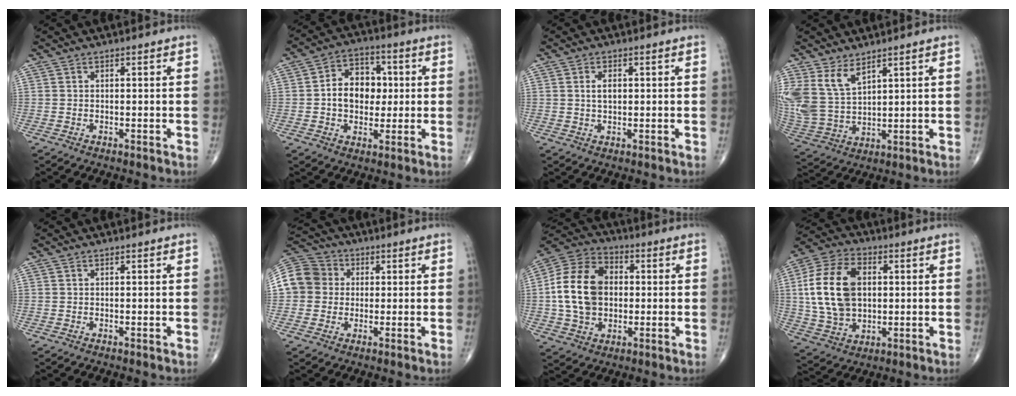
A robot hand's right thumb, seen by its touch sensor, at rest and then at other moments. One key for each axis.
{"total": 10.8, "fx": 0.4, "fy": 8.1, "fz": 7.1, "tx": -0.075, "ty": 0.019, "tz": 0.003}
{"total": 2.9, "fx": 0.6, "fy": 1.7, "fz": 2.2, "tx": -0.037, "ty": -0.001, "tz": 0.011}
{"total": 9.9, "fx": 6.0, "fy": 4.9, "fz": 6.2, "tx": -0.128, "ty": -0.026, "tz": 0.141}
{"total": 0.0}
{"total": 11.5, "fx": 1.1, "fy": 10.6, "fz": 4.4, "tx": -0.080, "ty": 0.030, "tz": 0.014}
{"total": 16.5, "fx": 0.5, "fy": 12.1, "fz": 11.2, "tx": -0.193, "ty": 0.024, "tz": 0.006}
{"total": 17.5, "fx": 2.1, "fy": 11.7, "fz": 12.9, "tx": -0.234, "ty": 0.008, "tz": 0.042}